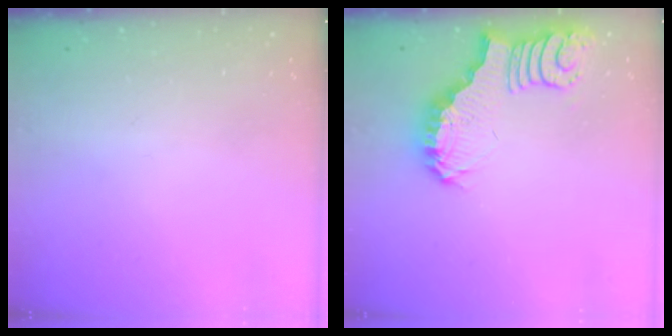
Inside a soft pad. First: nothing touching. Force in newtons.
{"total": 3.7, "press": 3.6, "slide": 0.6}